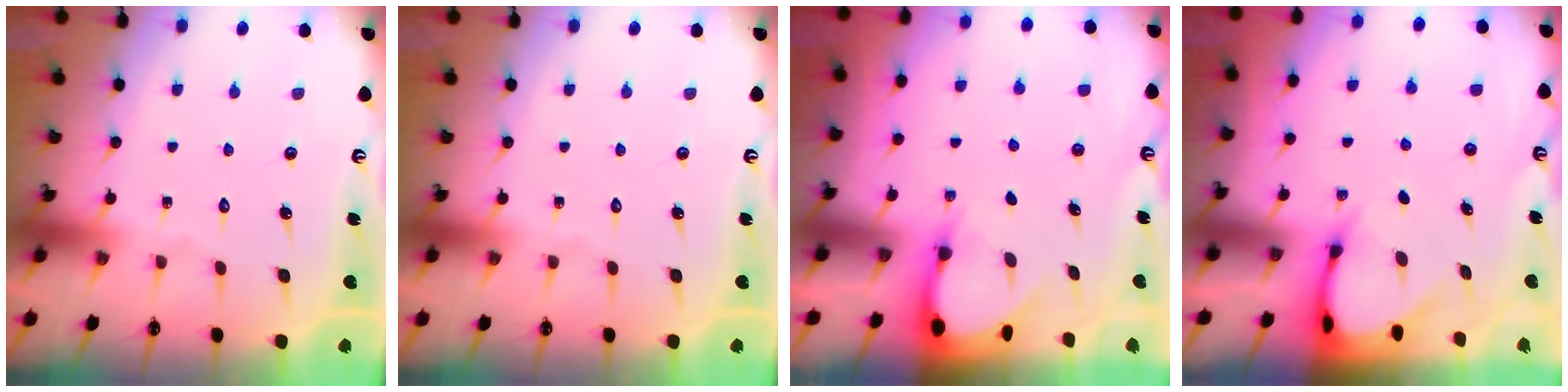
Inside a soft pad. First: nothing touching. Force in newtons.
{"total": 0.0}
{"total": 3.0, "press": 2.9, "slide": 0.2}
{"total": 3.3, "press": 3.3, "slide": 0.2}